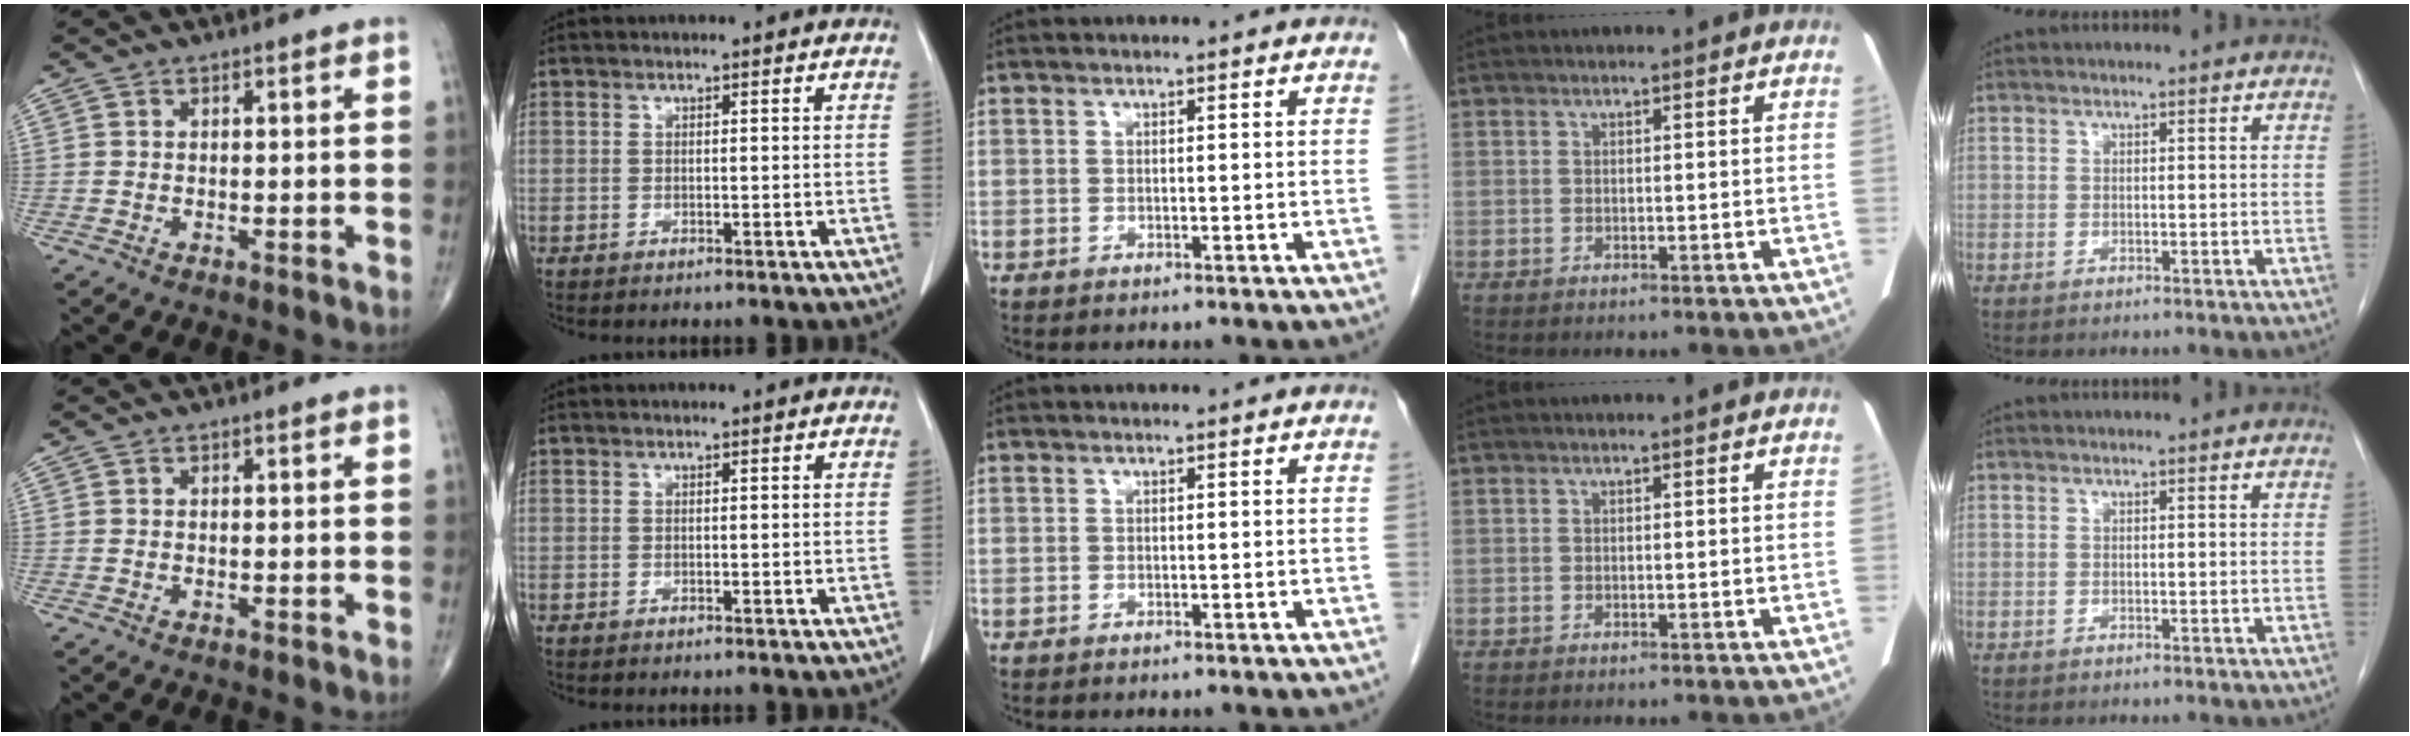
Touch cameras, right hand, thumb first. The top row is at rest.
{}